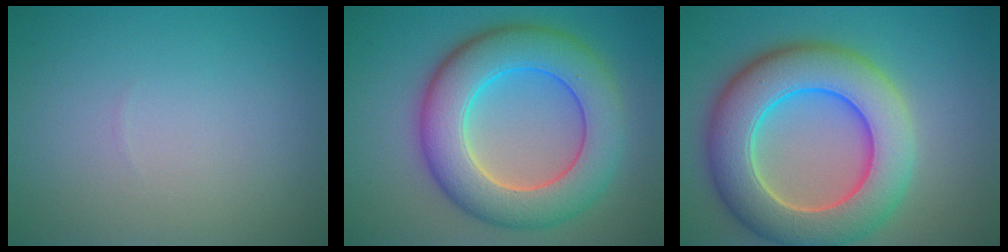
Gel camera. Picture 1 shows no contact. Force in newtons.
{"total": 9.7, "press": 9.7, "slide": 0.3}
{"total": 10.6, "press": 10.6, "slide": 0.6}